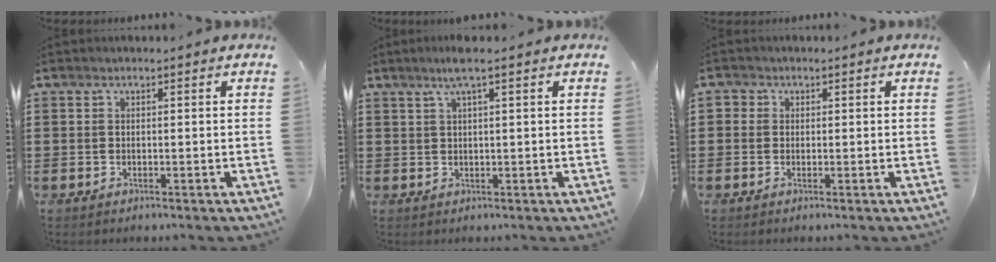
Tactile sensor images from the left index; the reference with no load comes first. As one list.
[{"total": 2.9, "force": [1.6, -0.2, 2.4], "torque": [-0.050, 0.001, 0.028]}, {"total": 1.1, "force": [-0.1, 1.0, 0.2], "torque": [-0.005, 0.007, -0.005]}]